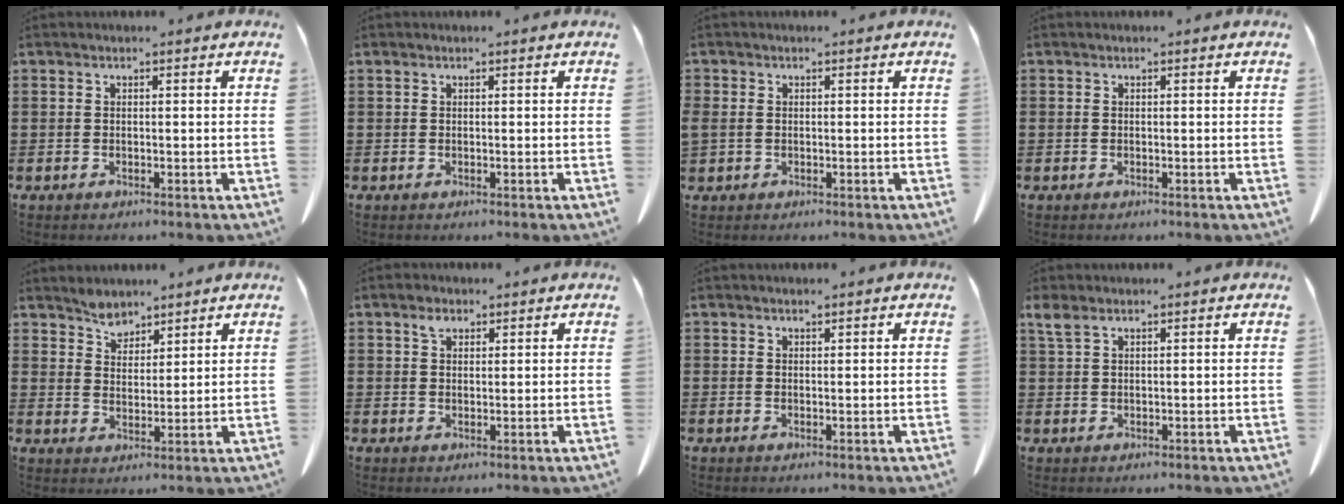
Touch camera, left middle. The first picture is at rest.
{"total": 0.0}
{"total": 1.1, "force": [-0.1, 0.8, 0.6], "torque": [-0.023, 0.002, -0.005]}
{"total": 0.0}
{"total": 3.8, "force": [3.4, 1.6, 0.5], "torque": [-0.021, -0.003, 0.065]}
{"total": 1.8, "force": [1.1, 1.0, 1.0], "torque": [-0.016, -0.001, 0.018]}
{"total": 0.7, "force": [0.6, 0.1, 0.1], "torque": [-0.005, -0.001, 0.013]}
{"total": 2.3, "force": [1.4, 0.7, 1.6], "torque": [-0.038, 0.001, 0.026]}